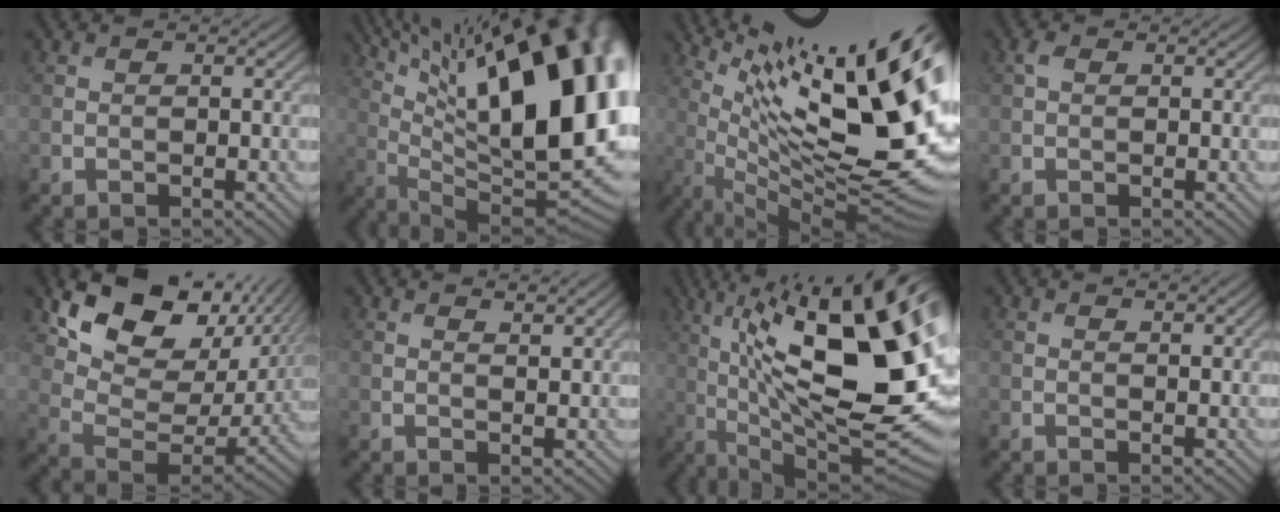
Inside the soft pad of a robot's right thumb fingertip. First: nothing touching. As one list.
[{"total": 21.5, "force": [7.9, 7.4, 18.6], "torque": [-0.254, 0.044, 0.129]}, {"total": 20.2, "force": [6.9, 4.9, 18.4], "torque": [-0.257, 0.020, 0.126]}, {"total": 0.6, "force": [0.2, 0.4, 0.4], "torque": [-0.012, 0.001, 0.003]}, {"total": 14.5, "force": [7.7, 8.1, 9.3], "torque": [-0.179, 0.005, 0.152]}, {"total": 2.5, "force": [1.8, 0.1, 1.7], "torque": [-0.026, -0.006, 0.036]}, {"total": 19.6, "force": [3.5, 6.1, 18.3], "torque": [-0.297, 0.028, 0.079]}, {"total": 1.0, "force": [0.9, -0.2, 0.5], "torque": [-0.013, -0.004, 0.020]}]